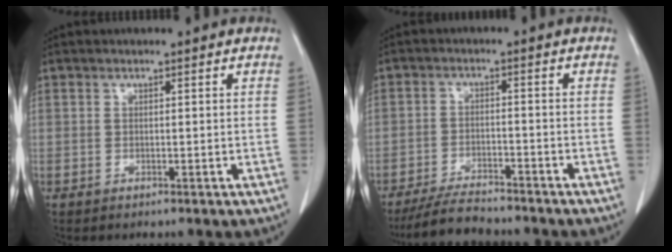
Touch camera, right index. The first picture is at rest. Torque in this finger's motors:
{"motor_torque": [-0.94, -0.16, -0.23, -0.14]}